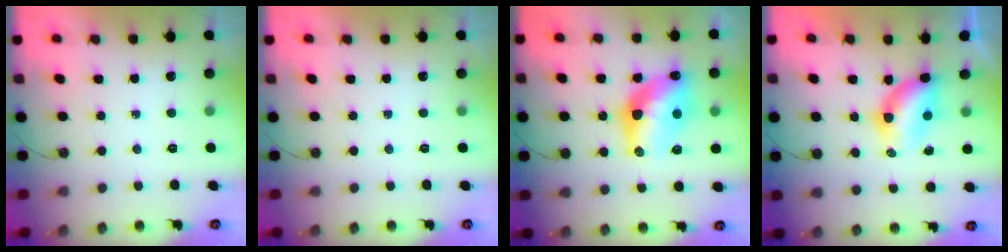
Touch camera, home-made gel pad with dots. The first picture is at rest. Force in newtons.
{"total": 0.0}
{"total": 13.7, "press": 13.6, "slide": 1.0}
{"total": 5.8, "press": 5.8, "slide": 0.5}